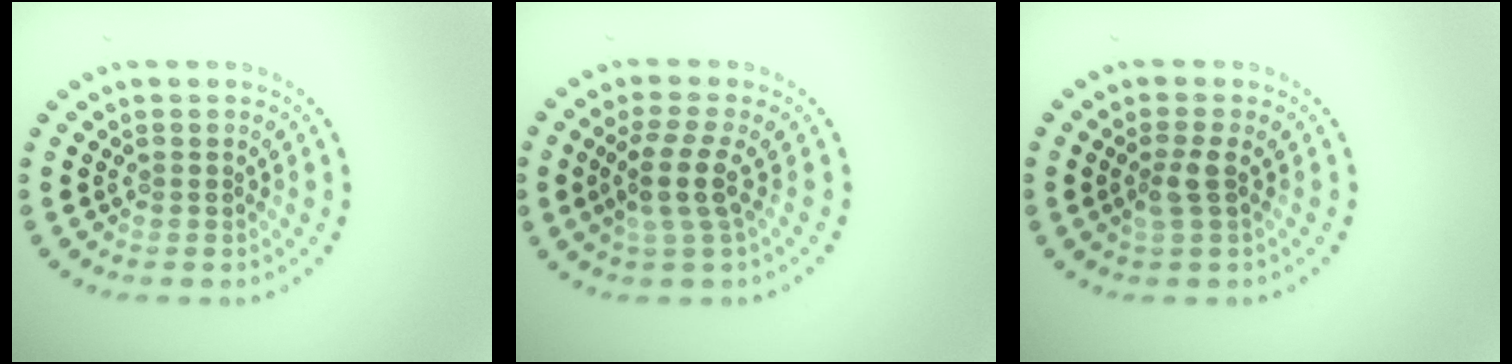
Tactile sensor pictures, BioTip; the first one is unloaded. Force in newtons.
{"total": 2.9, "press": 2.1, "slide": 2.0}
{"total": 1.7, "press": 1.4, "slide": 0.9}